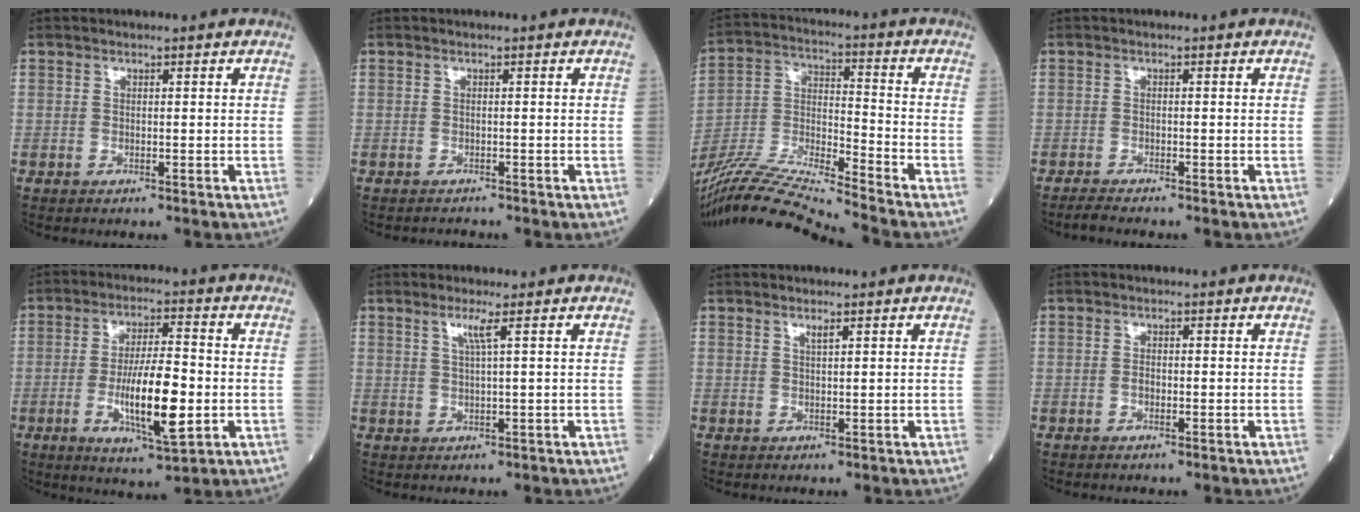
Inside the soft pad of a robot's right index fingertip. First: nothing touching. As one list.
[{"total": 0.8, "force": [-0.8, -0.2, -0.2], "torque": [0.001, -0.006, -0.011]}, {"total": 16.1, "force": [-14.8, -2.5, 6.0], "torque": [-0.114, -0.003, -0.273]}, {"total": 1.8, "force": [-1.7, -0.6, 0.4], "torque": [-0.021, -0.010, -0.033]}, {"total": 11.7, "force": [-2.4, 2.3, 11.2], "torque": [-0.202, -0.010, -0.039]}, {"total": 2.2, "force": [0.9, -0.6, 1.9], "torque": [-0.042, -0.001, 0.021]}, {"total": 1.0, "force": [0.6, 0.0, 0.7], "torque": [-0.015, -0.002, 0.012]}, {"total": 1.0, "force": [-0.3, 0.6, 0.7], "torque": [-0.013, 0.002, -0.003]}]